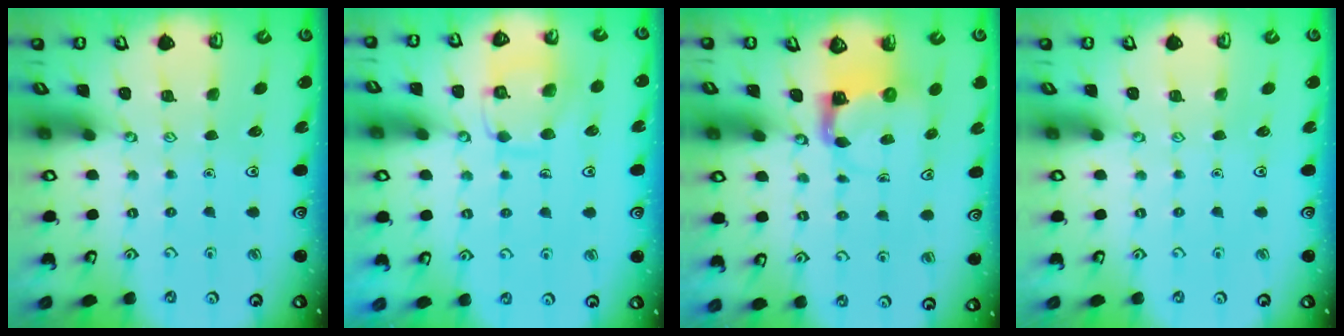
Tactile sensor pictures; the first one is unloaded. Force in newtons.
{"total": 11.7, "press": 11.6, "slide": 0.9}
{"total": 3.9, "press": 3.9, "slide": 0.8}
{"total": 0.0}